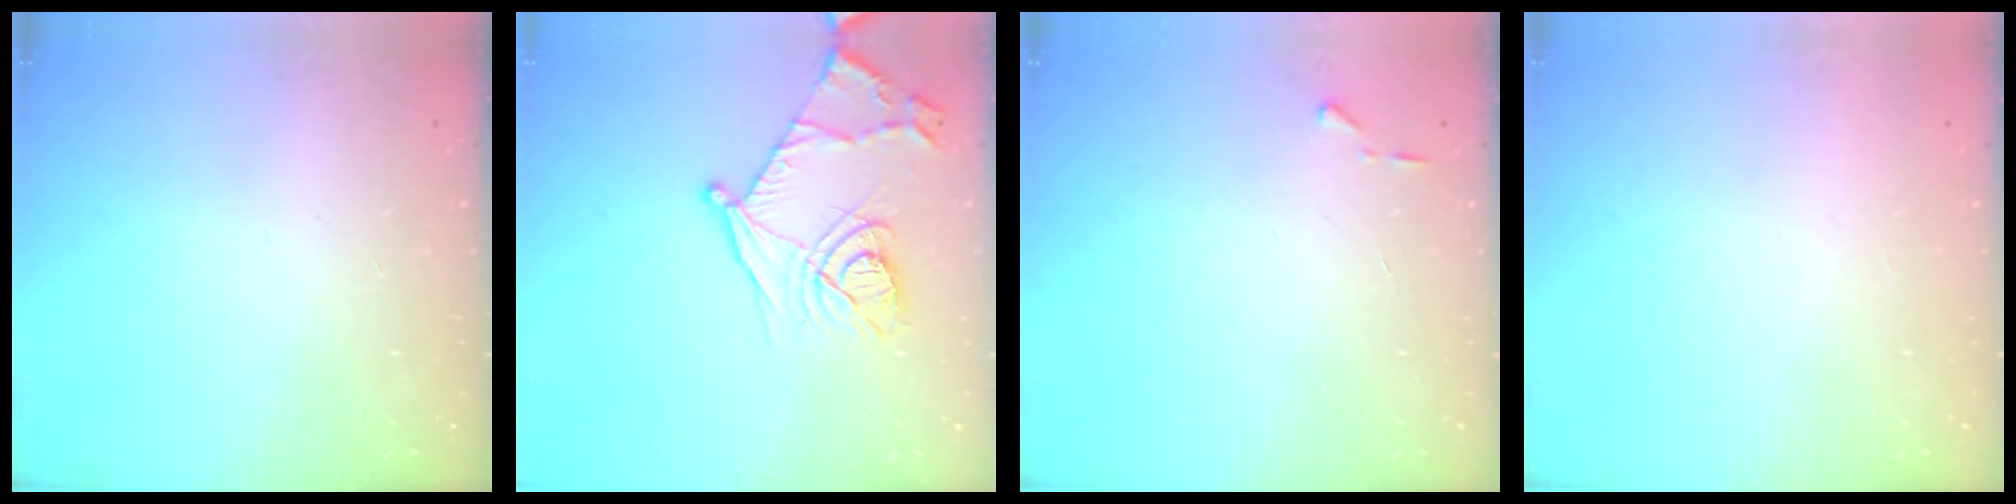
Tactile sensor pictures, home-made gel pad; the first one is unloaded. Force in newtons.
{"total": 16.2, "press": 16.2, "slide": 1.4}
{"total": 3.6, "press": 3.6, "slide": 0.5}
{"total": 1.6, "press": 1.6, "slide": 0.1}